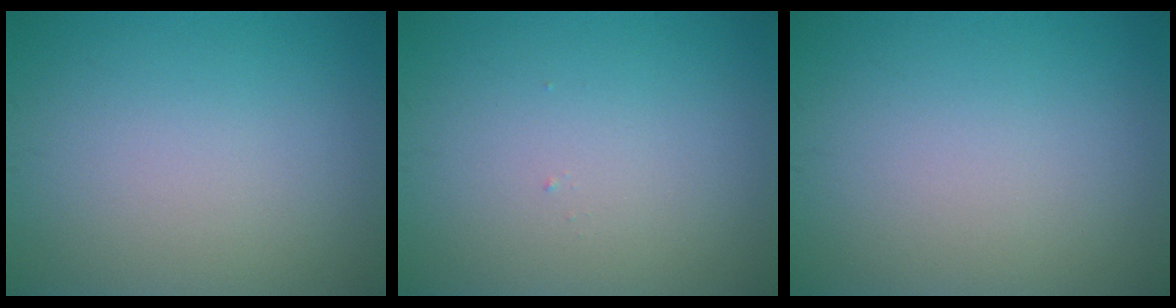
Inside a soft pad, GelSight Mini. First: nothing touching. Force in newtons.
{"total": 0.0}
{"total": 0.0}